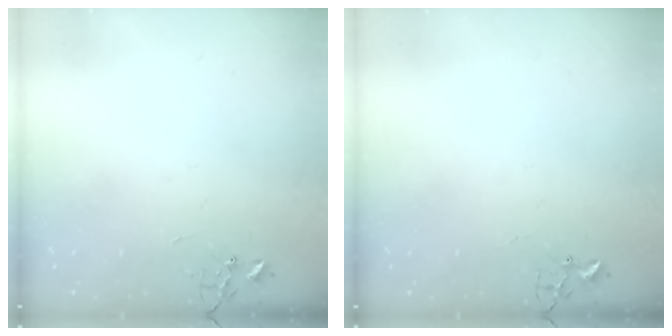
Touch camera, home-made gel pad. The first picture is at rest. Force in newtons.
{"total": 1.8, "press": 1.8, "slide": 0.2}